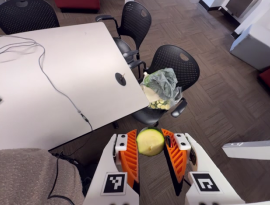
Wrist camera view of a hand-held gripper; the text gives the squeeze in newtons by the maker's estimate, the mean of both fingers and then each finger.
{"total": 11.4, "left": 11.5, "right": 11.2}